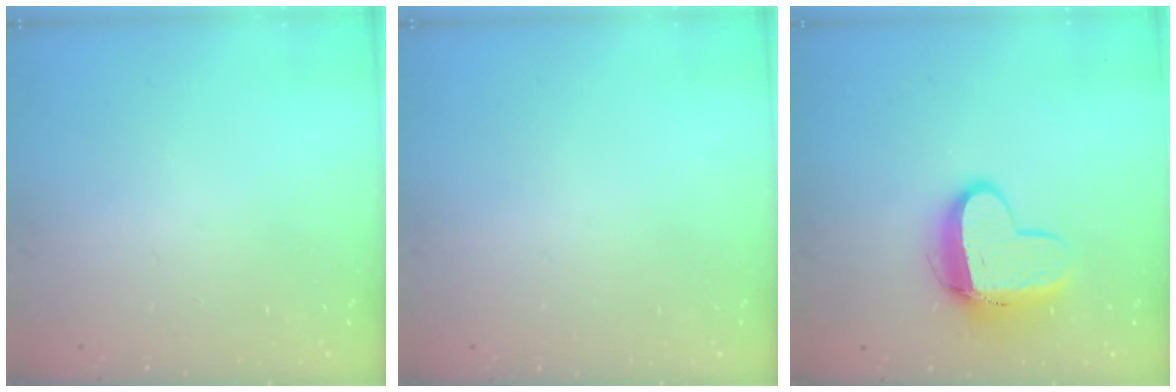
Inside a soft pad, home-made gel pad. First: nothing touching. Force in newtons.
{"total": 0.0}
{"total": 11.6, "press": 11.5, "slide": 1.2}